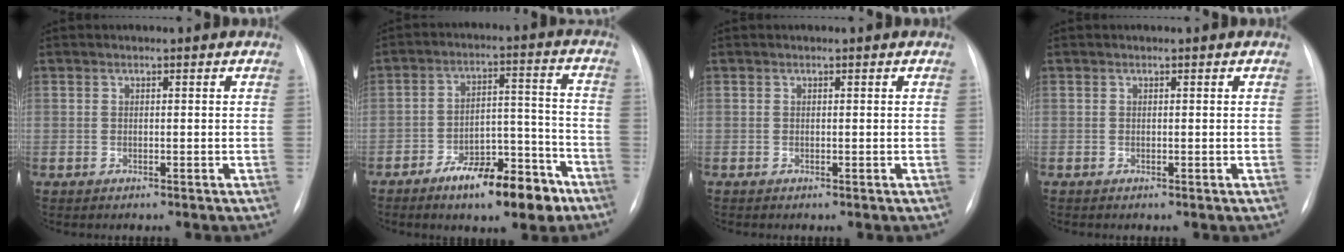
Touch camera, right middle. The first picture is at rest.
{"total": 11.6, "force": [-7.6, 4.0, 7.8], "torque": [-0.109, 0.022, -0.119]}
{"total": 0.0}
{"total": 0.0}